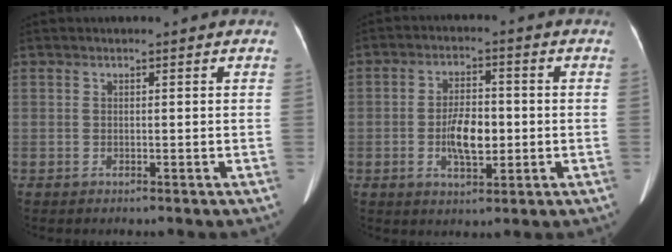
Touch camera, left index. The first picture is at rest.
{"total": 6.4, "force": [-1.1, 2.7, 5.7], "torque": [-0.111, 0.005, -0.018]}